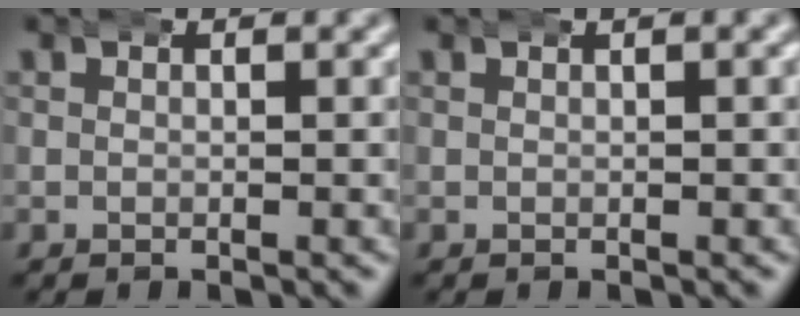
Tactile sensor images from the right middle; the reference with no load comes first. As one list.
[{"total": 0.7, "force": [0.3, 0.0, 0.6], "torque": [-0.002, 0.008, 0.002]}]